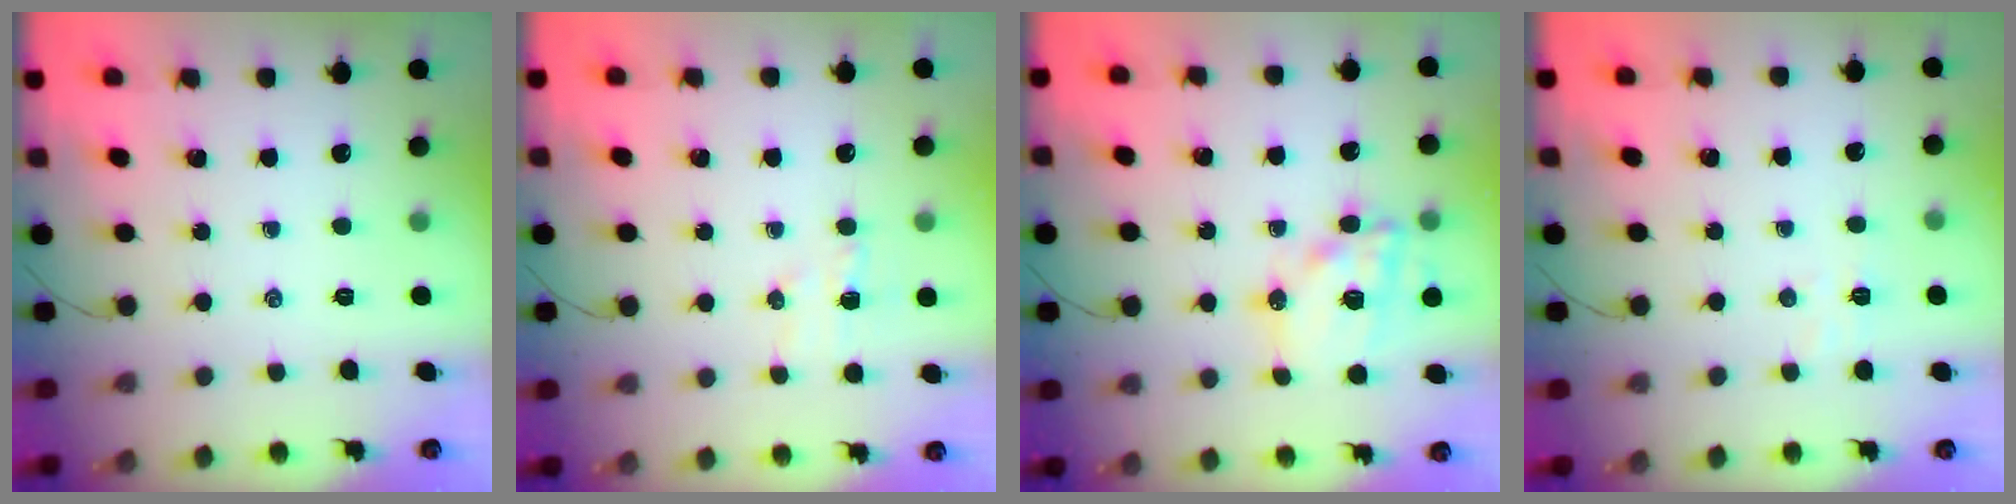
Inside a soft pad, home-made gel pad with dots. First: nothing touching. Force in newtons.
{"total": 5.4, "press": 5.3, "slide": 1.1}
{"total": 15.7, "press": 15.3, "slide": 3.5}
{"total": 4.7, "press": 4.6, "slide": 1.0}